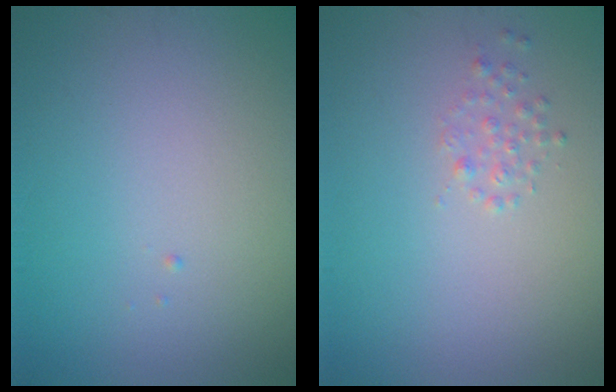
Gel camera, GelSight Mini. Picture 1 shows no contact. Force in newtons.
{"total": 1.0, "press": 1.0, "slide": 0.1}